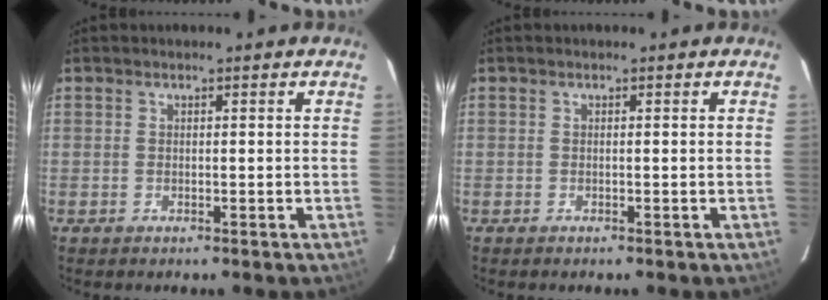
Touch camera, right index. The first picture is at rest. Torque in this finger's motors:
{"motor_torque": [0.07, -0.06, 0.02, 0.01]}